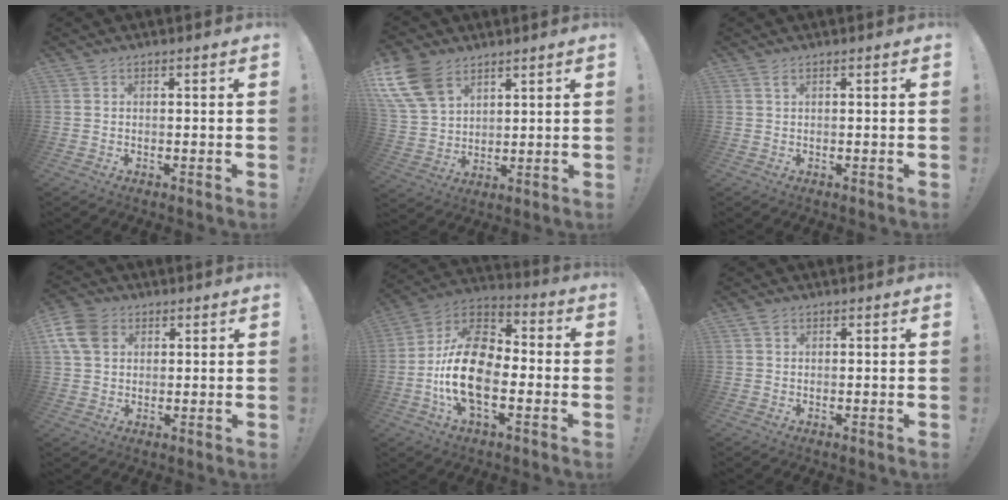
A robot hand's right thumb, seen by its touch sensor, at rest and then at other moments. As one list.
[{"total": 13.2, "force": [7.5, 8.3, 7.0], "torque": [-0.148, -0.032, 0.151]}, {"total": 1.0, "force": [0.5, 0.2, 0.9], "torque": [-0.018, 0.000, 0.008]}, {"total": 10.1, "force": [3.3, 7.7, 5.6], "torque": [-0.125, -0.001, 0.068]}, {"total": 19.5, "force": [-4.3, 11.4, 15.1], "torque": [-0.285, 0.025, -0.066]}, {"total": 1.3, "force": [0.9, 0.8, 0.5], "torque": [-0.011, 0.001, 0.016]}]